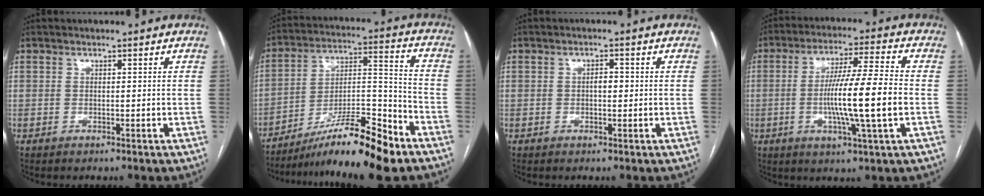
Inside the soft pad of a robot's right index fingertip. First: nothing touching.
{"total": 16.1, "force": [-11.9, 1.0, 10.8], "torque": [-0.186, -0.001, -0.197]}
{"total": 1.6, "force": [0.0, 0.7, 1.5], "torque": [-0.023, 0.004, -0.002]}
{"total": 12.7, "force": [-1.9, -0.5, 12.6], "torque": [-0.228, -0.003, -0.038]}